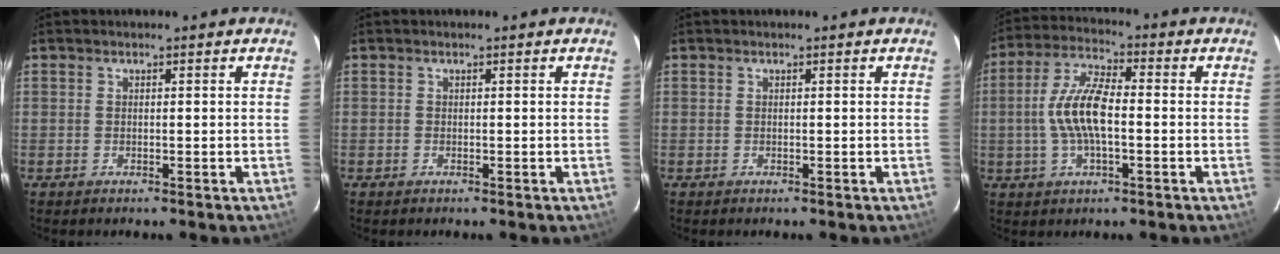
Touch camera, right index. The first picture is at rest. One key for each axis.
{"total": 0.0}
{"total": 0.0}
{"total": 9.8, "fx": -1.2, "fy": 3.3, "fz": 9.2, "tx": -0.192, "ty": 0.010, "tz": -0.025}